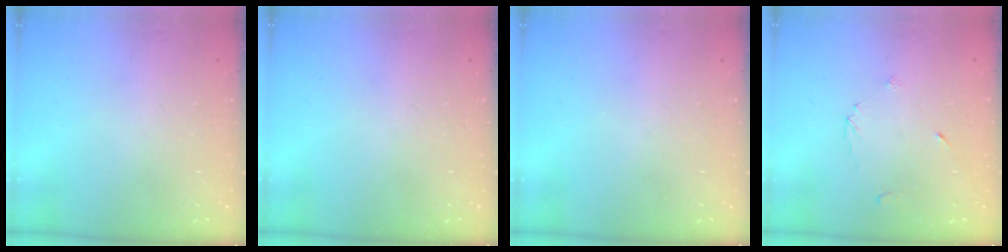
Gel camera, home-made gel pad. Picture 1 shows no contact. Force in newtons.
{"total": 0.0}
{"total": 0.0}
{"total": 3.4, "press": 3.4, "slide": 0.4}